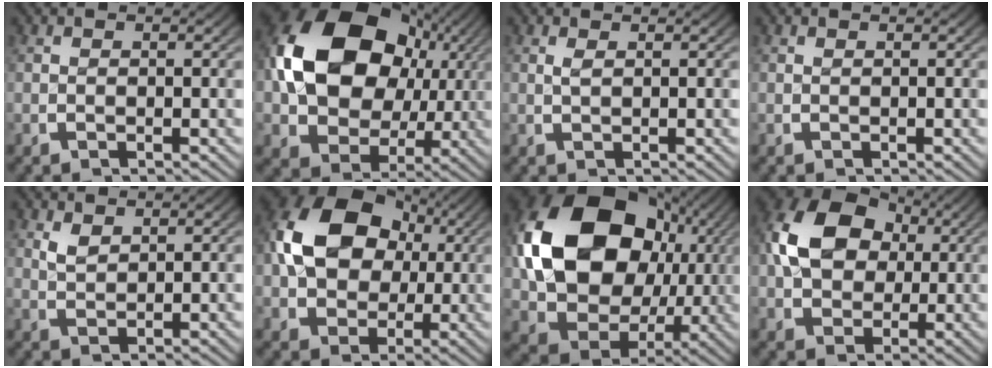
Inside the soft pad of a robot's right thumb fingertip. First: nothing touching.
{"total": 18.0, "force": [2.7, 12.3, 12.8], "torque": [-0.273, -0.030, 0.063]}
{"total": 0.6, "force": [0.4, -0.1, 0.5], "torque": [-0.012, -0.004, 0.013]}
{"total": 0.0}
{"total": 1.6, "force": [1.3, 0.4, 0.7], "torque": [-0.015, -0.004, 0.038]}
{"total": 11.6, "force": [2.3, 8.4, 7.8], "torque": [-0.181, -0.030, 0.061]}
{"total": 22.7, "force": [3.1, 15.7, 16.0], "torque": [-0.345, -0.033, 0.070]}
{"total": 9.9, "force": [2.4, 7.0, 6.6], "torque": [-0.159, -0.024, 0.064]}